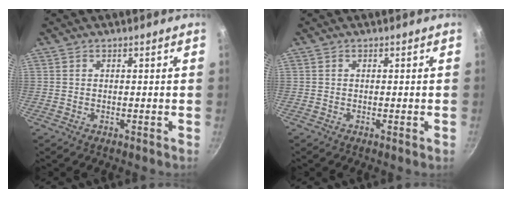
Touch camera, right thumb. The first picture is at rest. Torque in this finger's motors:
{"motor_torque": [-0.23, 0.07, -0.45, 0.08, -0.04]}